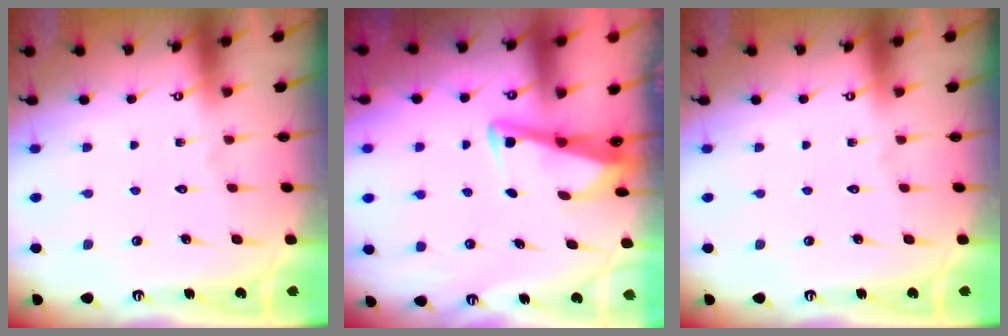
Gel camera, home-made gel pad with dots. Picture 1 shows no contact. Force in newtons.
{"total": 3.3, "press": 3.3, "slide": 0.4}
{"total": 0.0}